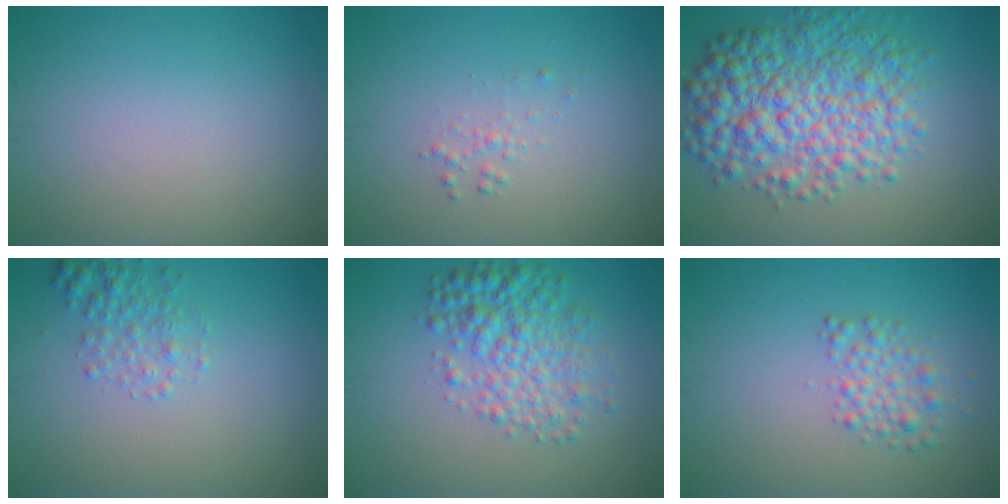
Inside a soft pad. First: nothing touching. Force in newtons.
{"total": 0.9, "press": 0.9, "slide": 0.0}
{"total": 8.8, "press": 8.8, "slide": 0.1}
{"total": 2.0, "press": 2.0, "slide": 0.1}
{"total": 4.9, "press": 4.9, "slide": 0.1}
{"total": 2.3, "press": 2.3, "slide": 0.0}